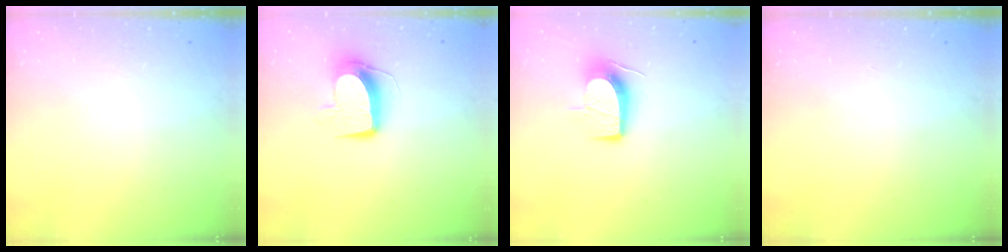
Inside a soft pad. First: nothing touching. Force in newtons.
{"total": 9.8, "press": 9.7, "slide": 0.7}
{"total": 9.8, "press": 9.8, "slide": 0.7}
{"total": 0.0}